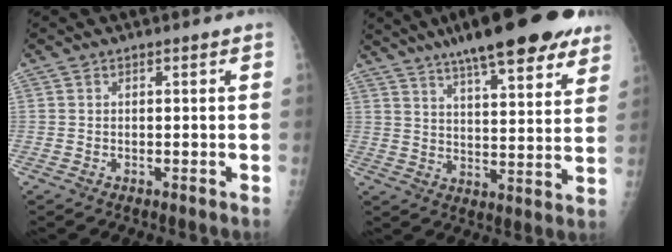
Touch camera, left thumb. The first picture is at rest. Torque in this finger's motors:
{"motor_torque": [3.77, 1.24, 1.51, -1.25, 0.41]}